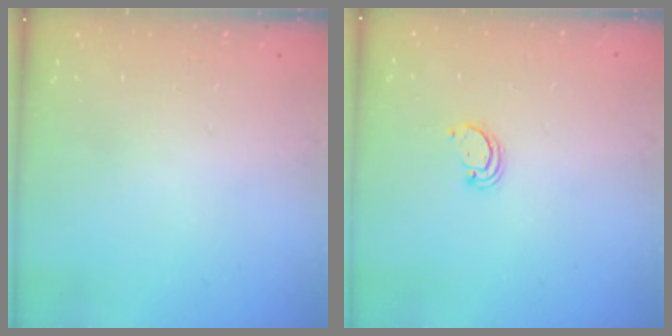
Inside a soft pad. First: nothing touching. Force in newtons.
{"total": 2.2, "press": 2.2, "slide": 0.2}